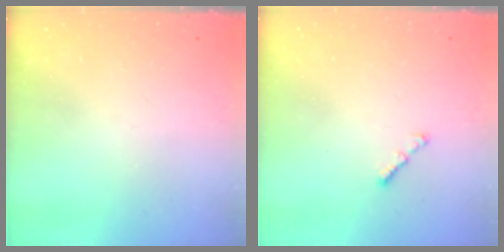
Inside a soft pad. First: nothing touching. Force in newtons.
{"total": 1.0, "press": 0.9, "slide": 0.5}